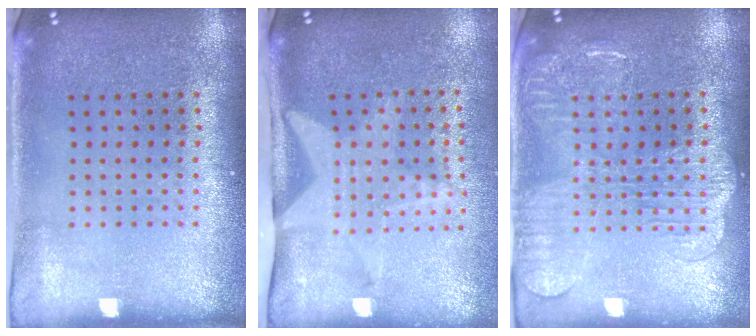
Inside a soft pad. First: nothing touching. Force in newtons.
{"total": 2.0, "press": 1.5, "slide": 1.3}
{"total": 2.0, "press": 2.0, "slide": 0.4}